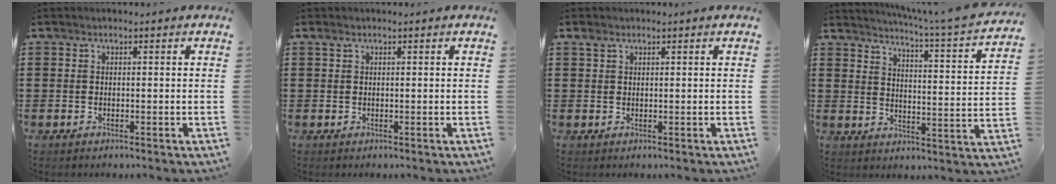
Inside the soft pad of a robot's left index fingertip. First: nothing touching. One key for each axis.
{"total": 0.7, "fx": 0.4, "fy": 0.4, "fz": 0.4, "tx": -0.010, "ty": 0.004, "tz": 0.006}
{"total": 1.3, "fx": 0.7, "fy": 0.8, "fz": 0.7, "tx": -0.018, "ty": 0.004, "tz": 0.013}
{"total": 4.4, "fx": 3.8, "fy": -1.0, "fz": 1.9, "tx": -0.049, "ty": -0.042, "tz": 0.055}